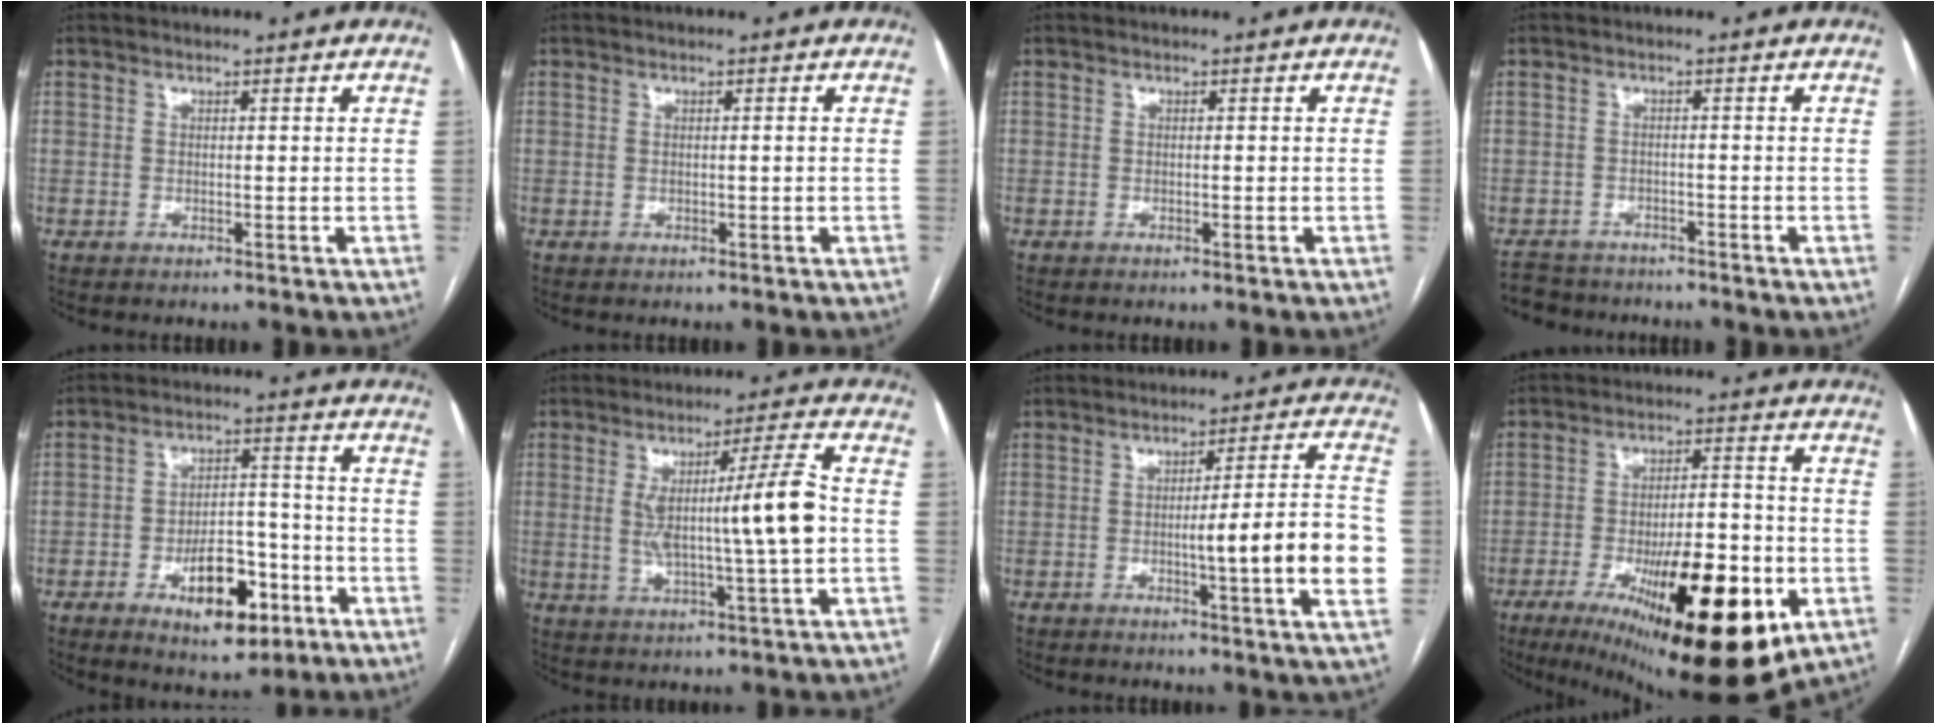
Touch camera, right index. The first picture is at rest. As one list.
[{"total": 0.6, "force": [0.0, -0.1, 0.6], "torque": [-0.010, -0.001, 0.001]}, {"total": 0.0}, {"total": 4.8, "force": [-4.2, 2.1, -0.3], "torque": [0.008, -0.005, -0.074]}, {"total": 10.5, "force": [-4.7, 5.2, 7.8], "torque": [-0.118, 0.014, -0.064]}, {"total": 10.7, "force": [0.3, -0.4, 10.7], "torque": [-0.181, 0.005, 0.009]}, {"total": 13.2, "force": [-2.4, -0.3, 12.9], "torque": [-0.175, 0.001, -0.036]}, {"total": 22.0, "force": [-8.6, 5.8, 19.4], "torque": [-0.258, -0.017, -0.115]}]